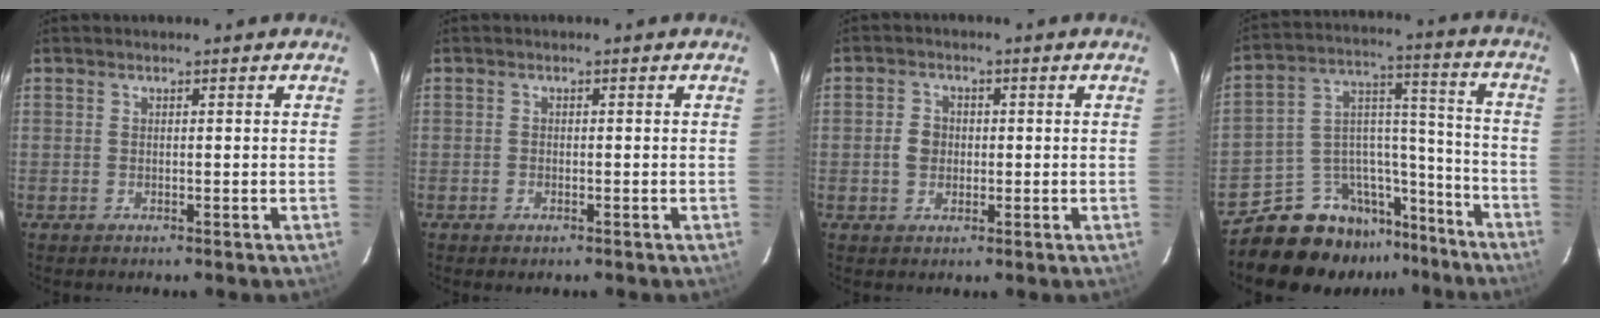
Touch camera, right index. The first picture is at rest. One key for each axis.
{"total": 1.0, "fx": -0.7, "fy": 0.6, "fz": 0.5, "tx": -0.009, "ty": -0.002, "tz": -0.013}
{"total": 3.6, "fx": -0.4, "fy": 3.2, "fz": 1.6, "tx": -0.029, "ty": 0.011, "tz": -0.005}
{"total": 15.6, "fx": -12.9, "fy": 8.2, "fz": 3.2, "tx": -0.053, "ty": 0.080, "tz": -0.193}